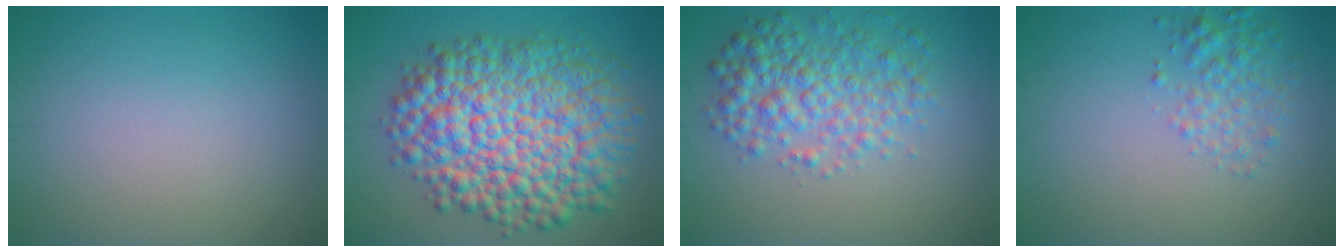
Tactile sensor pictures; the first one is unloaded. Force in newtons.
{"total": 13.2, "press": 13.2, "slide": 0.2}
{"total": 5.3, "press": 5.3, "slide": 0.1}
{"total": 2.6, "press": 2.6, "slide": 0.1}